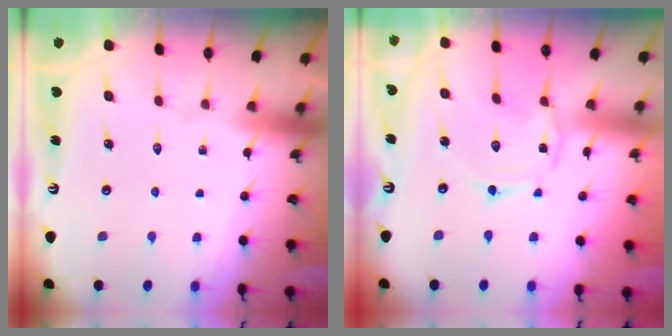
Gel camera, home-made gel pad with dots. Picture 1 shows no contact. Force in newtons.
{"total": 1.3, "press": 1.3, "slide": 0.2}